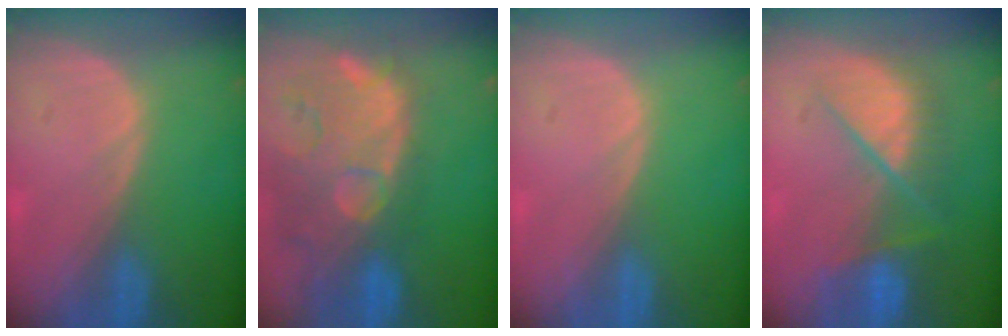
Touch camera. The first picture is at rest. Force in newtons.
{"total": 14.6, "press": 11.8, "slide": 8.6}
{"total": 0.0}
{"total": 8.0, "press": 7.6, "slide": 2.4}